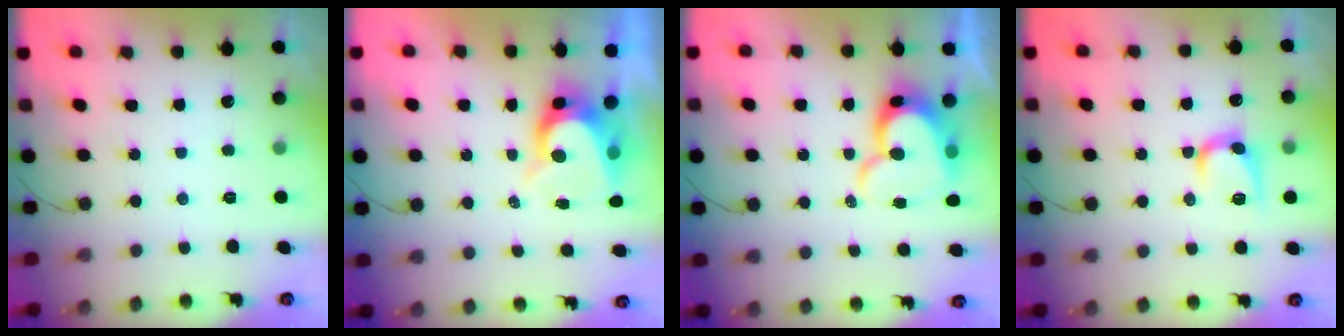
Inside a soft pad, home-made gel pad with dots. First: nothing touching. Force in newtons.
{"total": 8.7, "press": 8.6, "slide": 0.5}
{"total": 15.2, "press": 15.1, "slide": 1.6}
{"total": 8.0, "press": 8.0, "slide": 0.6}